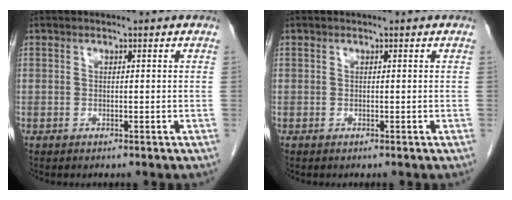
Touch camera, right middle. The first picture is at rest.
{"total": 0.0}